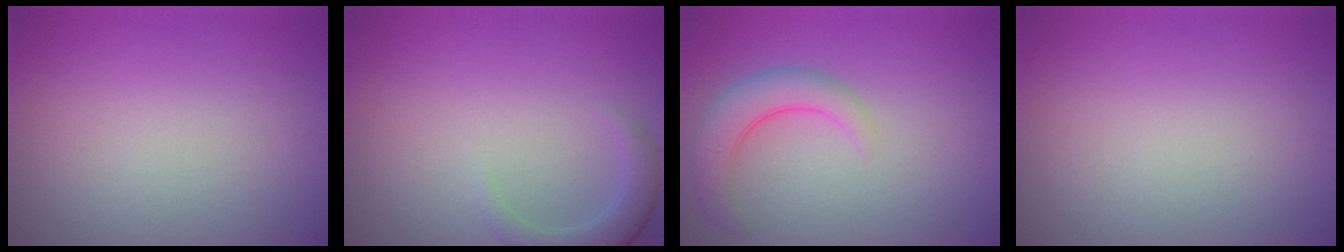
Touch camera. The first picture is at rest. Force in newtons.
{"total": 2.7, "press": 2.6, "slide": 0.5}
{"total": 3.8, "press": 3.8, "slide": 0.4}
{"total": 0.0}